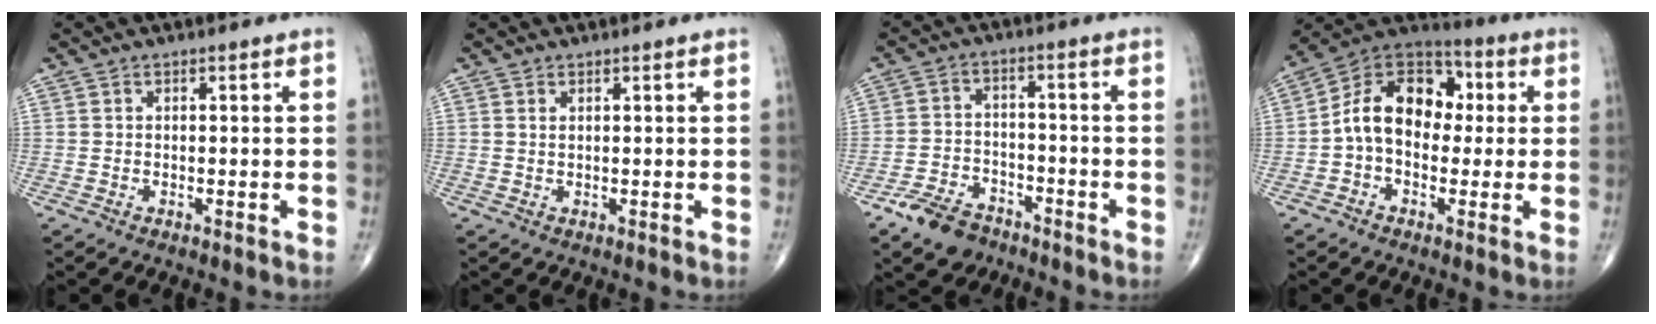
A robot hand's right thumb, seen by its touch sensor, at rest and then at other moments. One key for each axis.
{"total": 0.7, "fx": 0.4, "fy": 0.3, "fz": 0.5, "tx": -0.010, "ty": 0.002, "tz": 0.009}
{"total": 7.7, "fx": -5.5, "fy": 4.6, "fz": 2.8, "tx": -0.038, "ty": 0.030, "tz": -0.102}
{"total": 14.3, "fx": 0.3, "fy": 10.0, "fz": 10.2, "tx": -0.141, "ty": 0.041, "tz": -0.010}